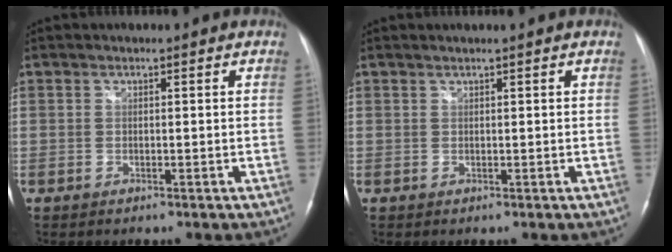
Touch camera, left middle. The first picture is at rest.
{"total": 0.6, "force": [0.5, -0.2, 0.3], "torque": [-0.010, 0.005, 0.015]}